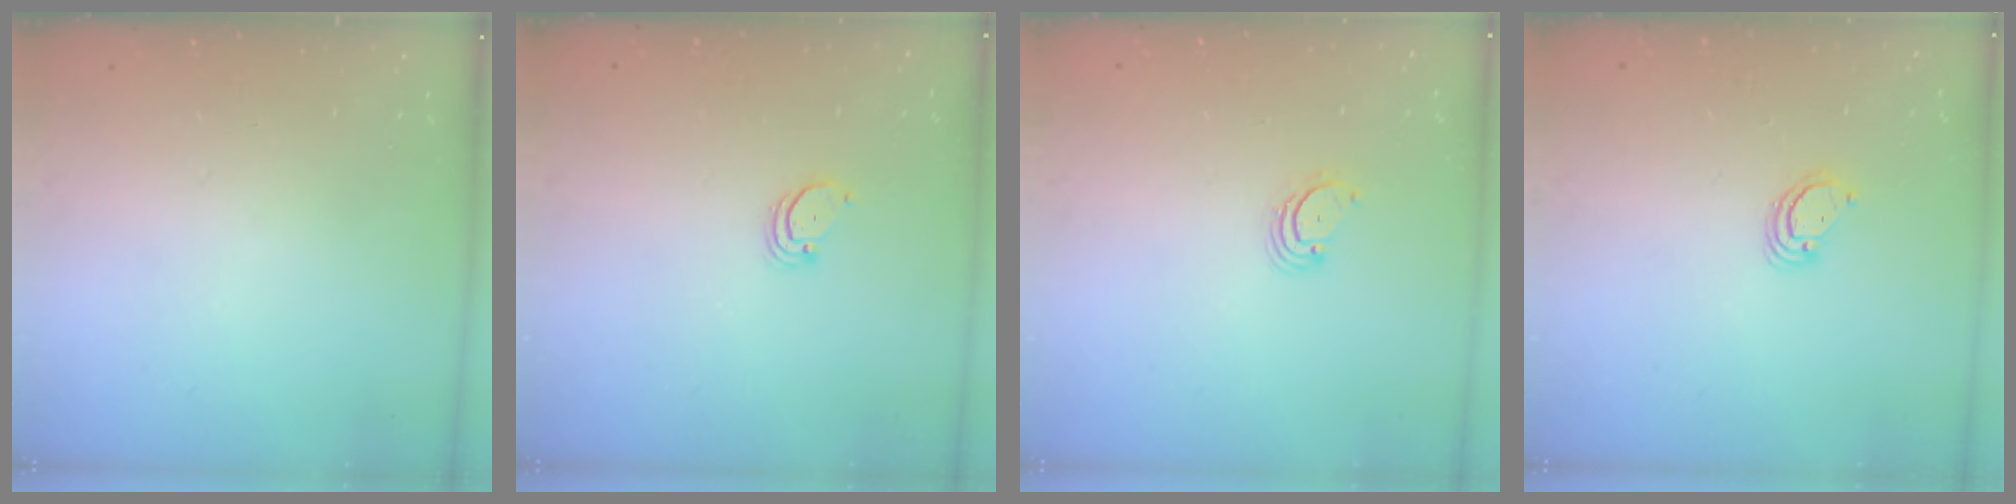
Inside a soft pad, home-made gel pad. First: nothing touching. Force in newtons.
{"total": 2.0, "press": 2.0, "slide": 0.2}
{"total": 2.7, "press": 2.7, "slide": 0.3}
{"total": 4.0, "press": 4.0, "slide": 0.2}